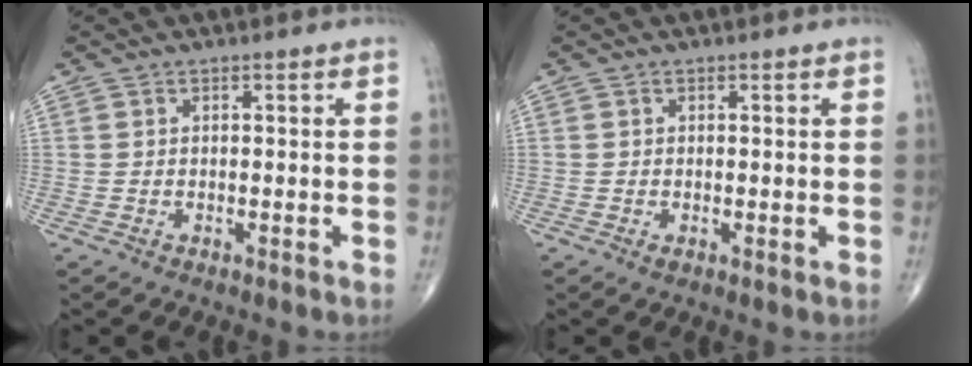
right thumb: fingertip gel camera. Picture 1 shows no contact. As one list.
[{"total": 0.8, "force": [0.0, 0.3, 0.7], "torque": [-0.010, -0.003, -0.001]}]